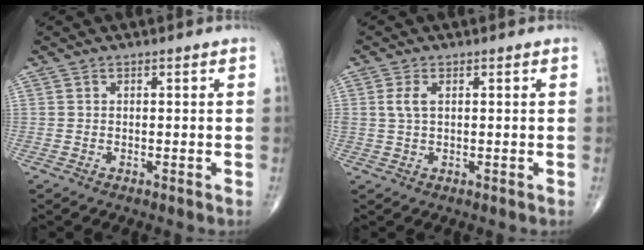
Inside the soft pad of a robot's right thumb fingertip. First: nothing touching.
{"total": 2.8, "force": [0.6, 1.4, 2.3], "torque": [-0.057, 0.006, 0.013]}